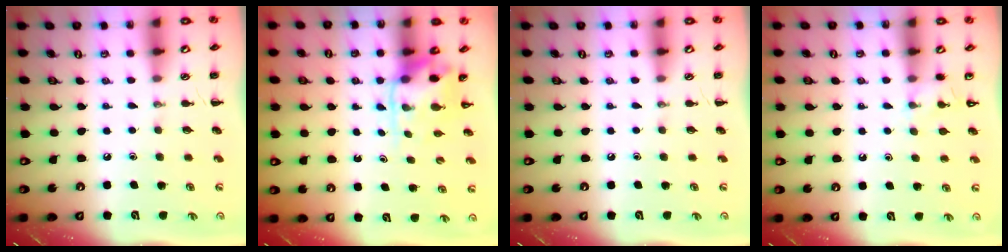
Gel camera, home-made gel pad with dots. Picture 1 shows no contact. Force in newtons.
{"total": 3.8, "press": 3.7, "slide": 0.7}
{"total": 0.0}
{"total": 3.7, "press": 3.4, "slide": 1.4}